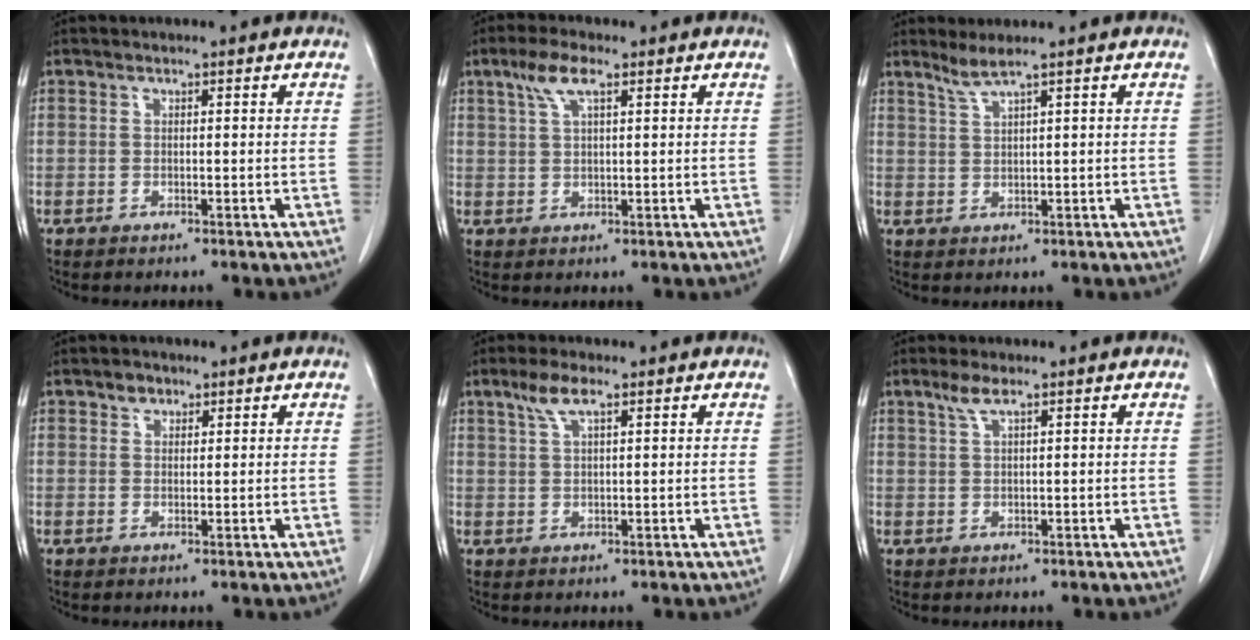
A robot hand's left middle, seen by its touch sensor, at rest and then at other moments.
{"total": 4.5, "force": [2.5, 1.0, 3.7], "torque": [-0.081, 0.012, 0.051]}
{"total": 2.4, "force": [1.8, -0.7, 1.3], "torque": [-0.034, -0.002, 0.042]}
{"total": 1.6, "force": [1.1, 1.2, 0.4], "torque": [-0.003, -0.001, 0.017]}
{"total": 3.7, "force": [2.3, 0.7, 2.8], "torque": [-0.064, 0.009, 0.049]}
{"total": 2.3, "force": [1.5, 0.1, 1.7], "torque": [-0.045, 0.006, 0.035]}